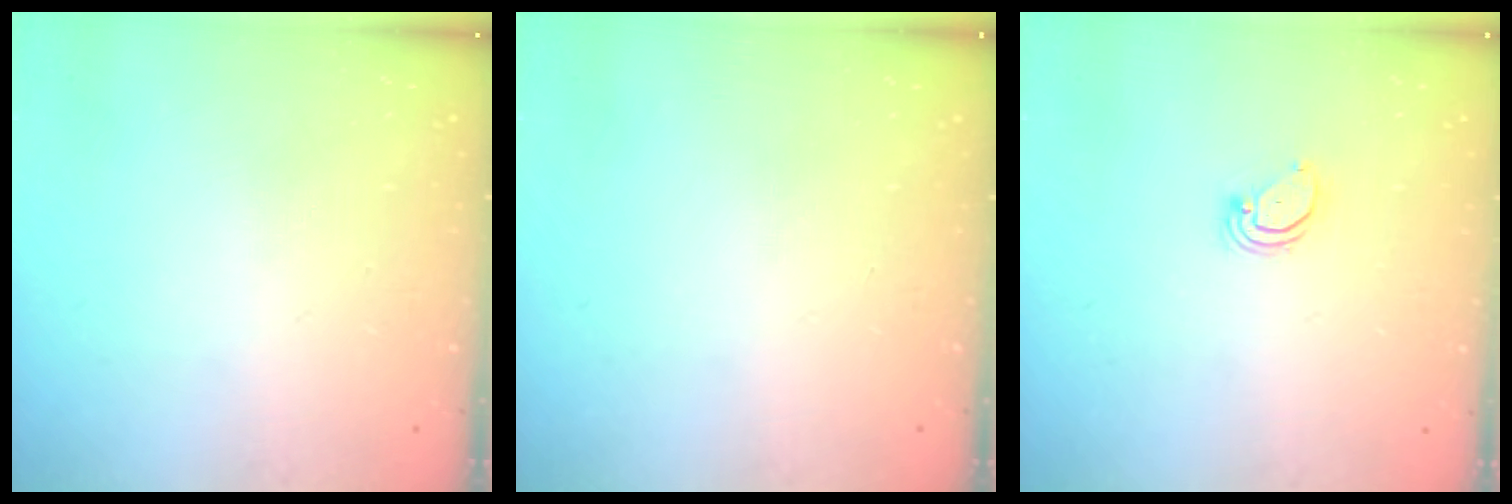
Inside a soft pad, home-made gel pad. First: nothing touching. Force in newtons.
{"total": 0.0}
{"total": 2.0, "press": 2.0, "slide": 0.1}